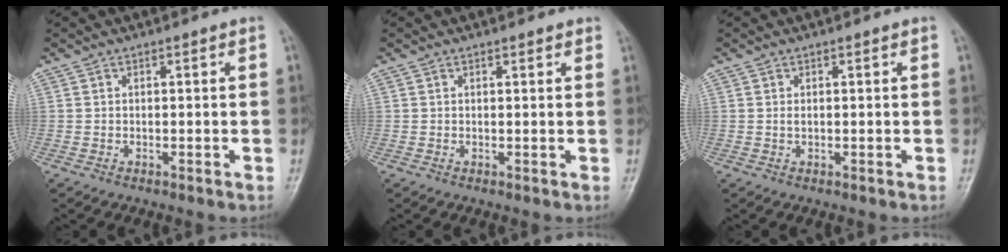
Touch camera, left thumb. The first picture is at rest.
{"total": 1.3, "force": [1.0, 0.4, 0.7], "torque": [-0.006, -0.002, 0.011]}
{"total": 0.9, "force": [0.2, 0.4, 0.7], "torque": [-0.014, 0.000, 0.005]}